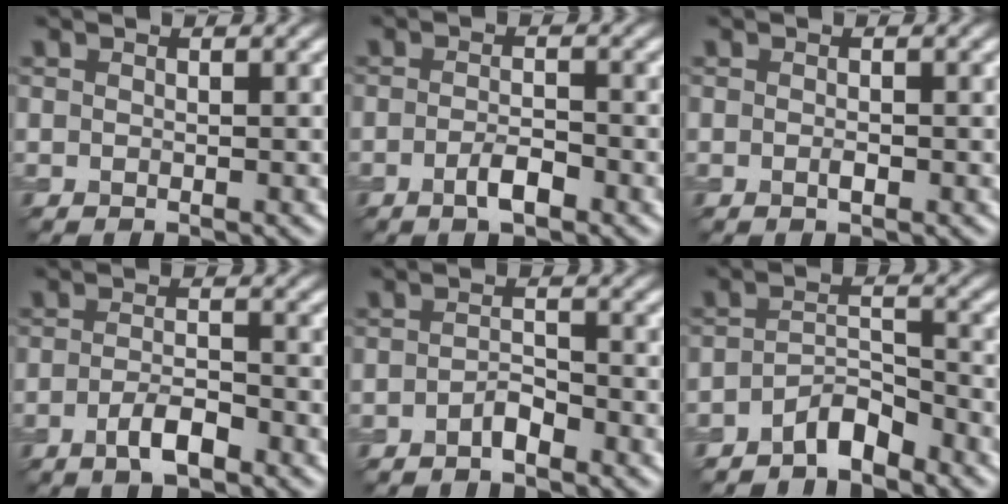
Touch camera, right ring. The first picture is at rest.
{"total": 2.2, "force": [-1.1, 0.6, 1.7], "torque": [-0.033, 0.001, -0.023]}
{"total": 0.6, "force": [-0.2, 0.2, 0.6], "torque": [-0.014, -0.001, -0.004]}
{"total": 2.8, "force": [-1.6, 0.8, 2.1], "torque": [-0.041, 0.003, -0.032]}
{"total": 1.6, "force": [-1.2, 0.6, 0.9], "torque": [-0.017, 0.006, -0.023]}
{"total": 3.1, "force": [-2.5, 1.0, 1.5], "torque": [-0.025, 0.012, -0.049]}